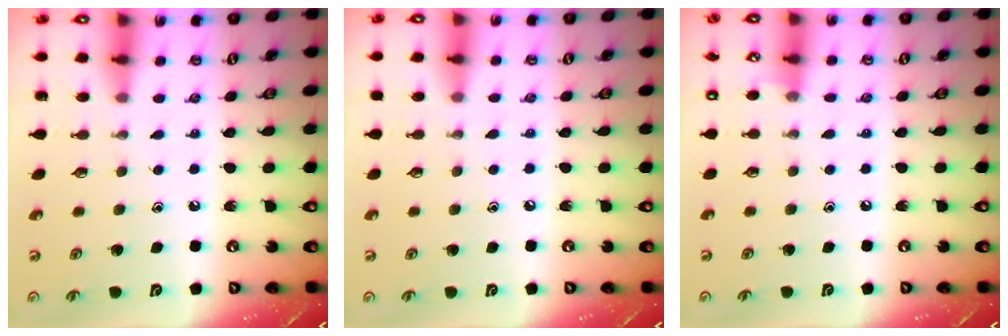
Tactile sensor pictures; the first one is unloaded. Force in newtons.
{"total": 2.6, "press": 2.6, "slide": 0.3}
{"total": 3.7, "press": 3.6, "slide": 0.4}